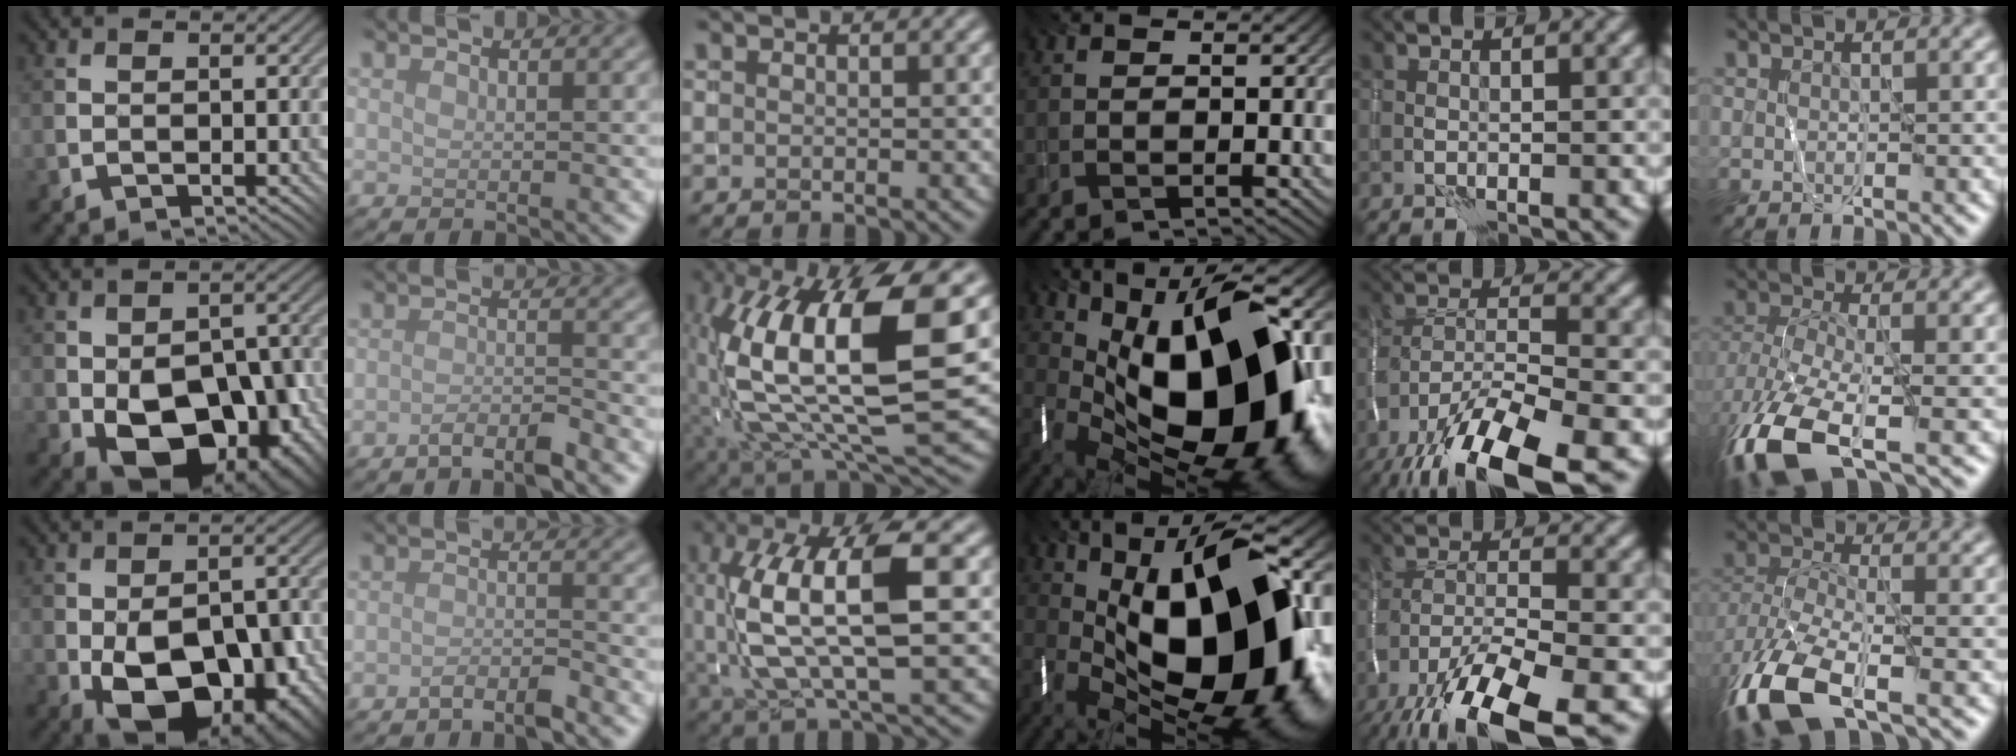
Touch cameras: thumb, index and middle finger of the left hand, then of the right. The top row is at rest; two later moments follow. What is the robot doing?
{"motion": "wrap", "object": "thread"}